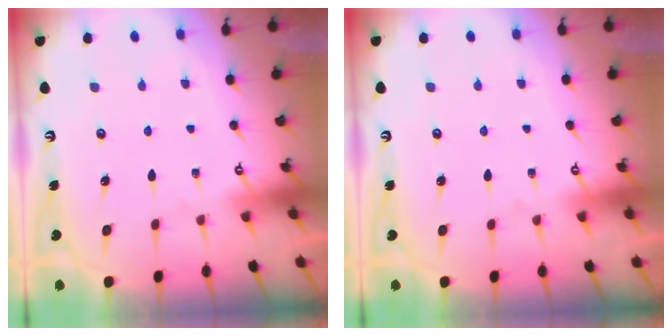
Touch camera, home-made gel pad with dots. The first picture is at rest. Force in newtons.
{"total": 0.0}